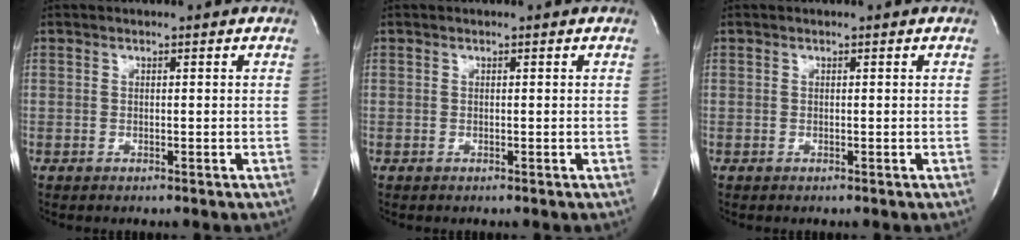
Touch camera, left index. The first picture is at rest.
{"total": 0.0}
{"total": 0.0}